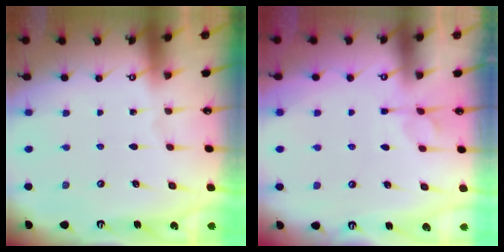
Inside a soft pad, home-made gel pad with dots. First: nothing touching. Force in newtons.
{"total": 4.3, "press": 4.0, "slide": 1.5}